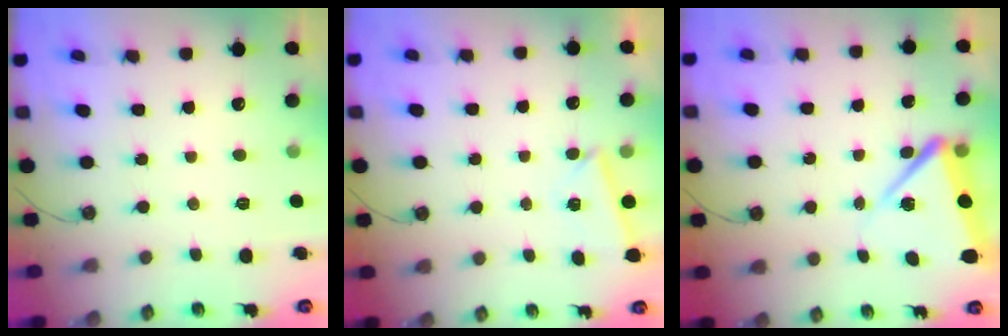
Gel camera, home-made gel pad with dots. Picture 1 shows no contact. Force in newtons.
{"total": 3.8, "press": 3.0, "slide": 2.3}
{"total": 8.4, "press": 8.4, "slide": 0.6}